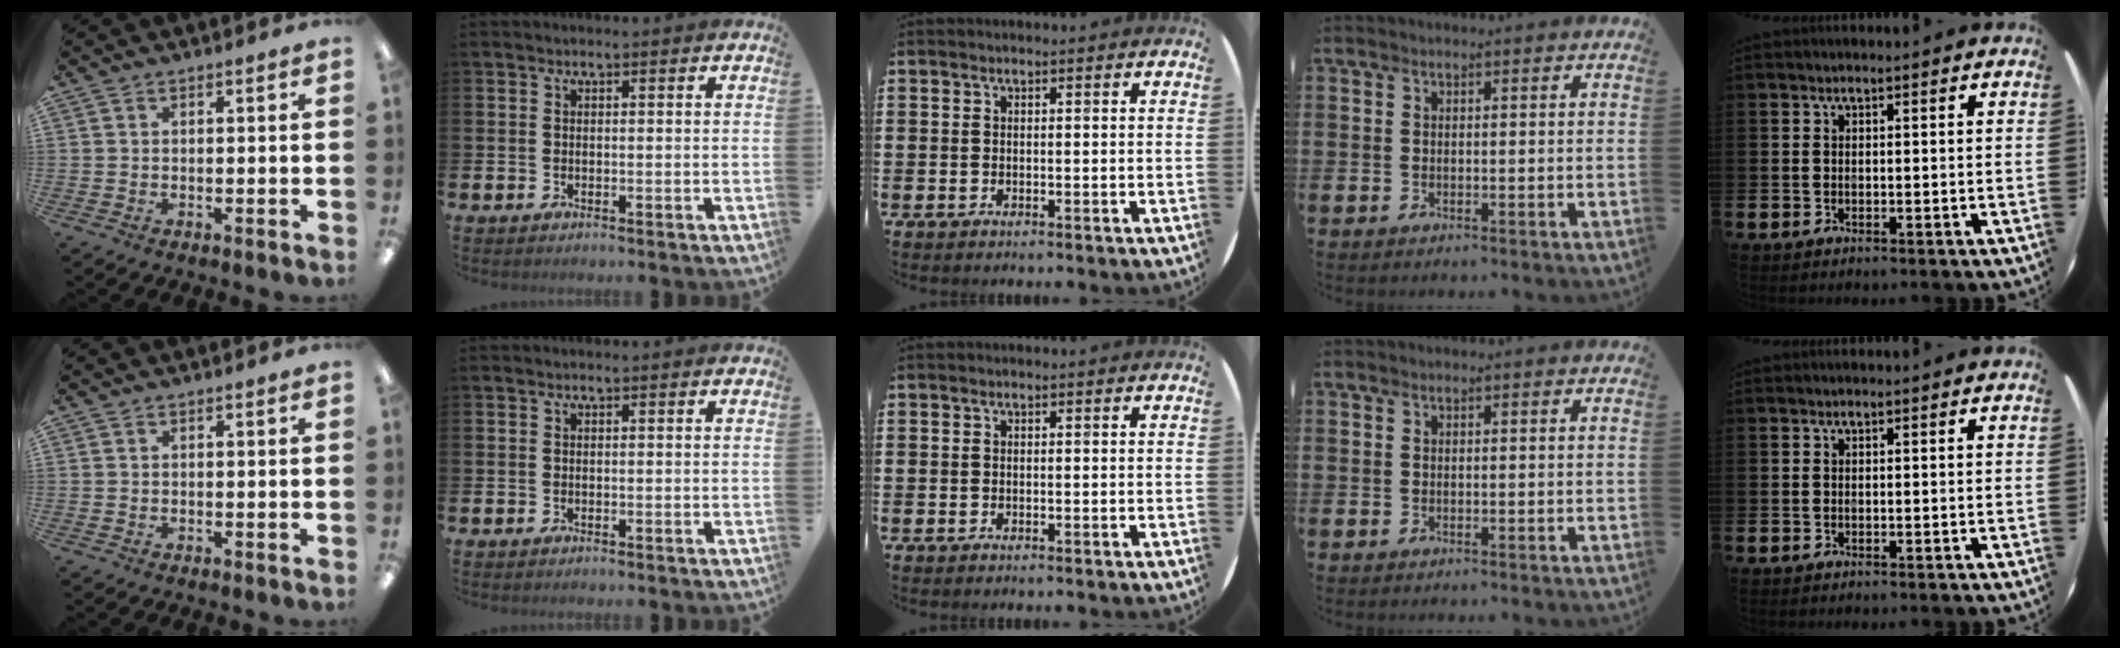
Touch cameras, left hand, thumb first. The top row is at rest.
{}